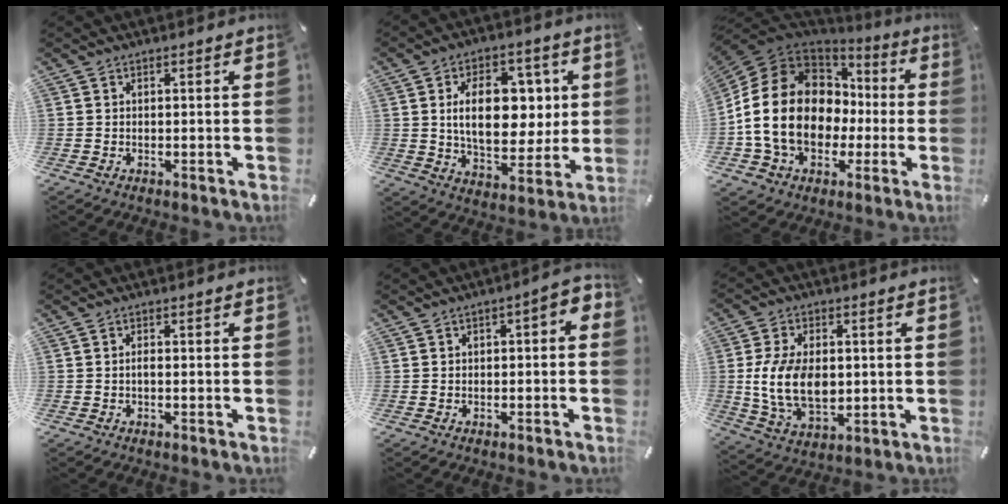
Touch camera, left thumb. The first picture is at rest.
{"total": 16.5, "force": [3.2, 10.6, 12.2], "torque": [-0.191, 0.000, 0.055]}
{"total": 18.8, "force": [-2.2, 14.8, 11.4], "torque": [-0.257, 0.013, -0.036]}
{"total": 1.0, "force": [-0.2, 0.3, 1.0], "torque": [-0.021, 0.000, -0.004]}
{"total": 3.9, "force": [-1.3, 1.9, 3.1], "torque": [-0.048, 0.015, -0.028]}
{"total": 14.0, "force": [0.2, 9.3, 10.5], "torque": [-0.221, -0.002, 0.003]}